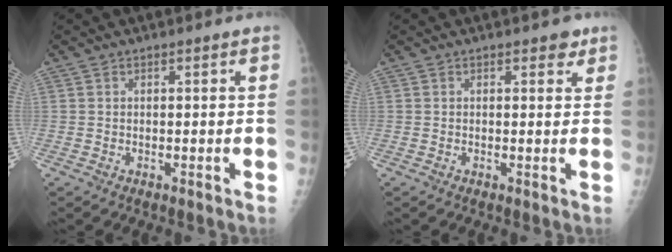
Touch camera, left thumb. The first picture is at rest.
{"total": 2.1, "force": [1.3, 1.1, 1.1], "torque": [0.002, -0.004, 0.013]}